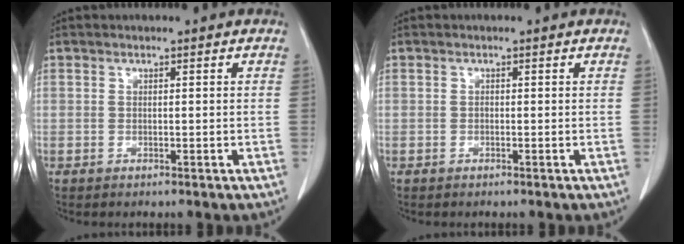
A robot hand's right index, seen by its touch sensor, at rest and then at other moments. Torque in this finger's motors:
{"motor_torque": [0.13, -0.13, 0.03, 0.02]}